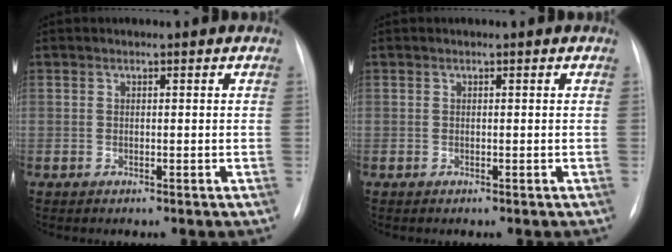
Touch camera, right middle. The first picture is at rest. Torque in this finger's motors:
{"motor_torque": [0.00, 0.00, 0.00, 0.00]}